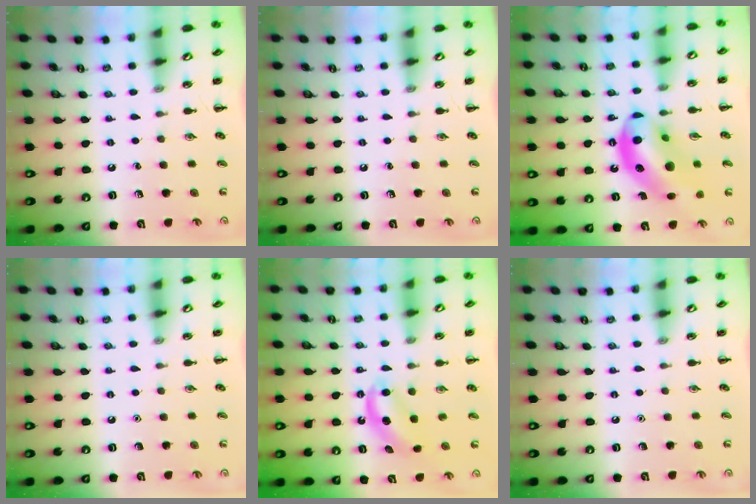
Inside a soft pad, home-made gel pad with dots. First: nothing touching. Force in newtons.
{"total": 0.0}
{"total": 17.2, "press": 16.7, "slide": 4.2}
{"total": 1.5, "press": 1.5, "slide": 0.1}
{"total": 5.4, "press": 5.3, "slide": 0.7}
{"total": 1.5, "press": 1.5, "slide": 0.1}